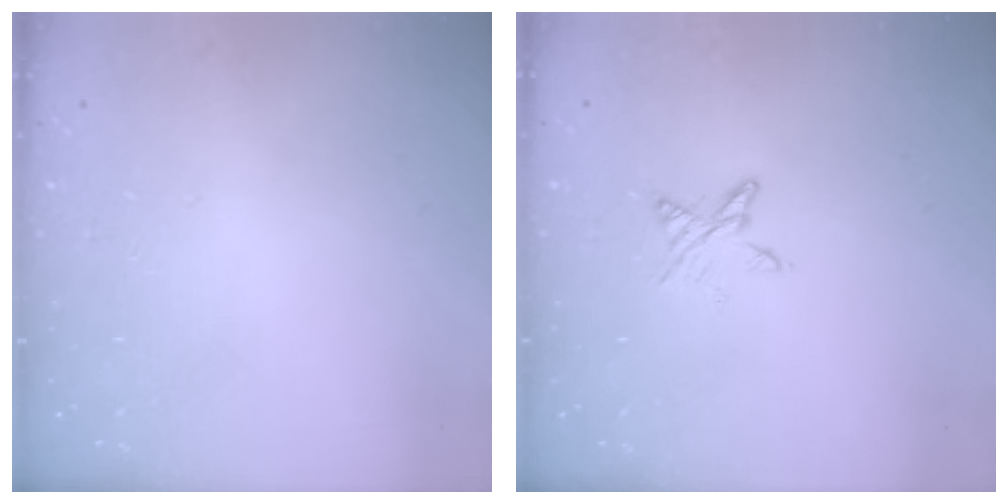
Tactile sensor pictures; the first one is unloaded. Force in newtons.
{"total": 3.9, "press": 3.9, "slide": 0.5}